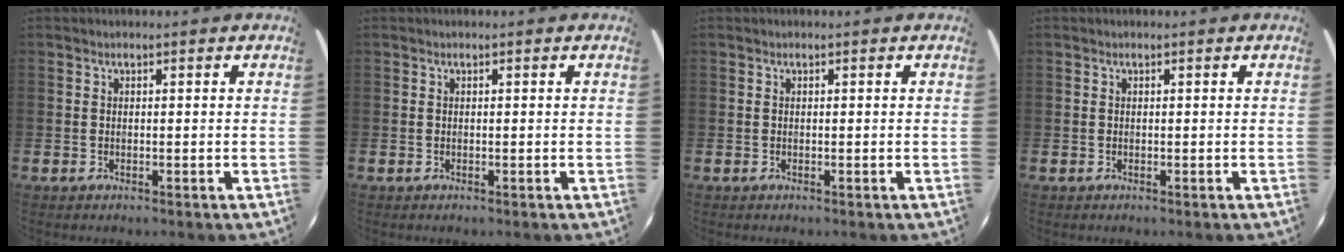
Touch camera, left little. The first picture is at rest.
{"total": 0.0}
{"total": 0.0}
{"total": 0.0}